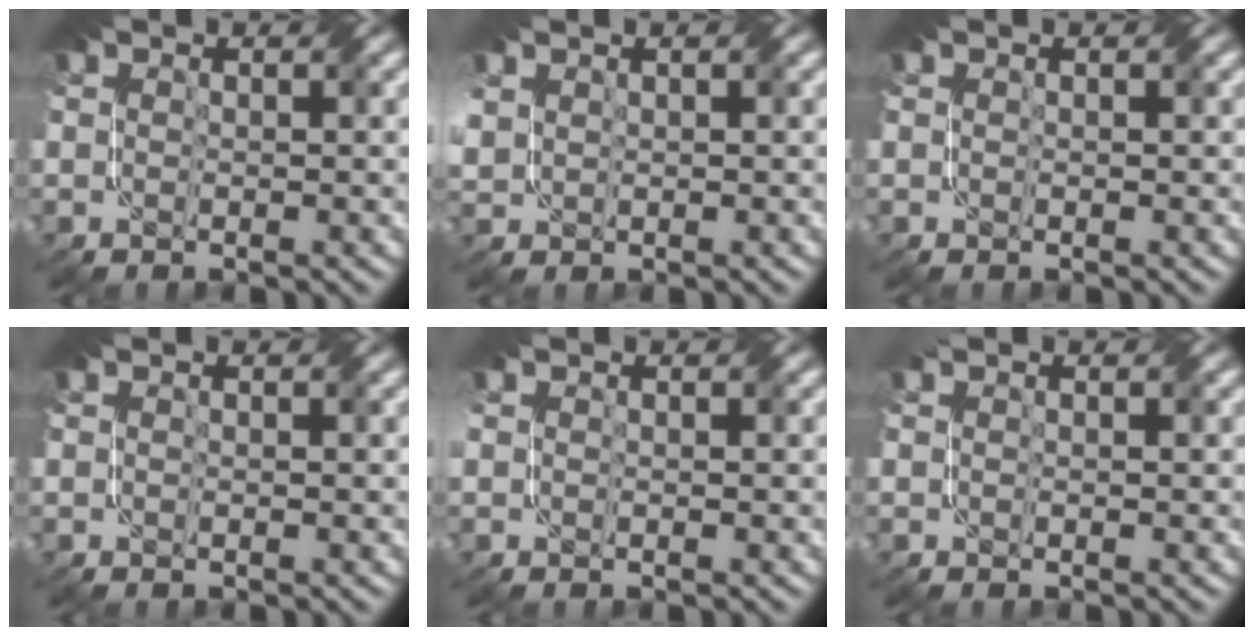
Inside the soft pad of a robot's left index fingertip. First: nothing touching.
{"total": 0.7, "force": [0.7, 0.2, 0.2], "torque": [-0.017, 0.006, 0.014]}
{"total": 0.0}
{"total": 0.0}
{"total": 0.8, "force": [0.2, 0.5, 0.5], "torque": [-0.010, 0.005, 0.005]}
{"total": 0.0}